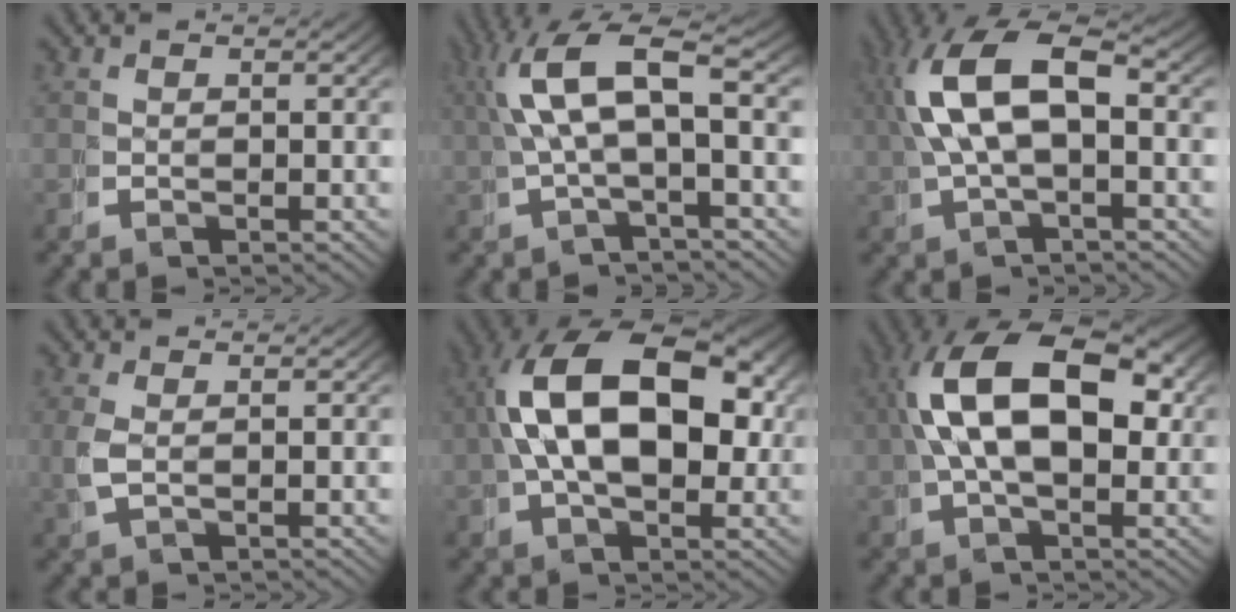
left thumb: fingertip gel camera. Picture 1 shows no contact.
{"total": 7.5, "force": [1.1, 3.0, 6.8], "torque": [-0.124, 0.000, 0.018]}
{"total": 8.9, "force": [1.3, 4.7, 7.5], "torque": [-0.150, -0.002, 0.021]}
{"total": 1.8, "force": [0.2, 0.9, 1.6], "torque": [-0.050, -0.011, 0.014]}
{"total": 14.5, "force": [1.6, 8.8, 11.4], "torque": [-0.200, -0.022, 0.031]}
{"total": 12.0, "force": [1.9, 7.0, 9.6], "torque": [-0.168, -0.010, 0.026]}